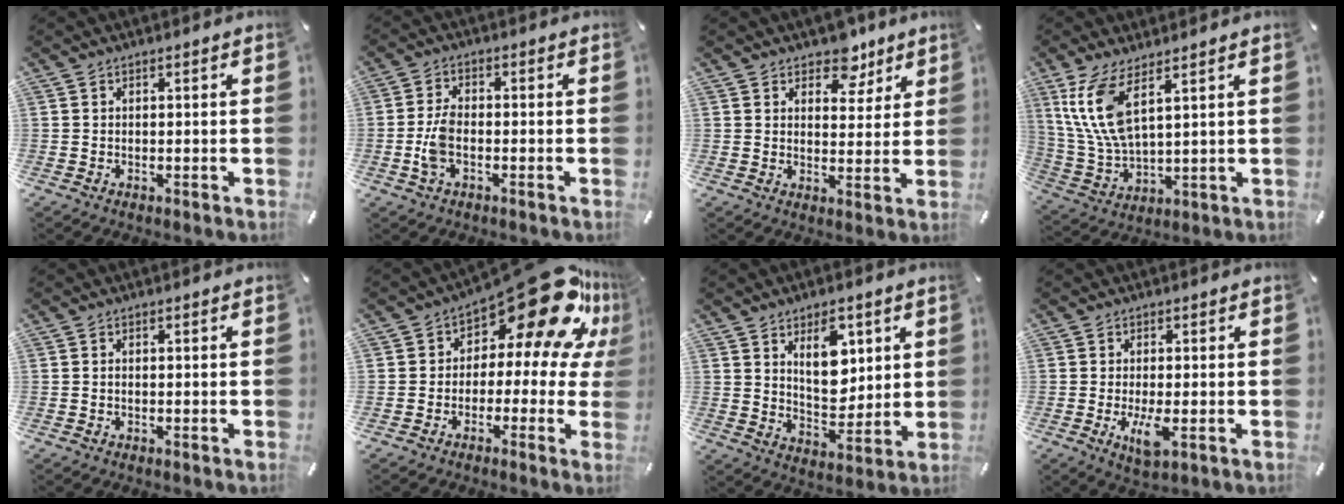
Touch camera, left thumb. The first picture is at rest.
{"total": 5.7, "force": [-1.5, 3.0, 4.6], "torque": [-0.104, 0.003, -0.030]}
{"total": 8.1, "force": [5.9, 5.0, 2.4], "torque": [-0.008, -0.042, 0.098]}
{"total": 11.3, "force": [5.7, 4.2, 8.8], "torque": [-0.212, -0.030, 0.103]}
{"total": 0.0}
{"total": 19.7, "force": [10.6, 8.9, 14.0], "torque": [-0.193, -0.078, 0.176]}
{"total": 10.5, "force": [4.9, 6.8, 6.3], "torque": [-0.077, -0.024, 0.083]}
{"total": 5.8, "force": [-1.2, 2.1, 5.3], "torque": [-0.097, -0.020, -0.024]}